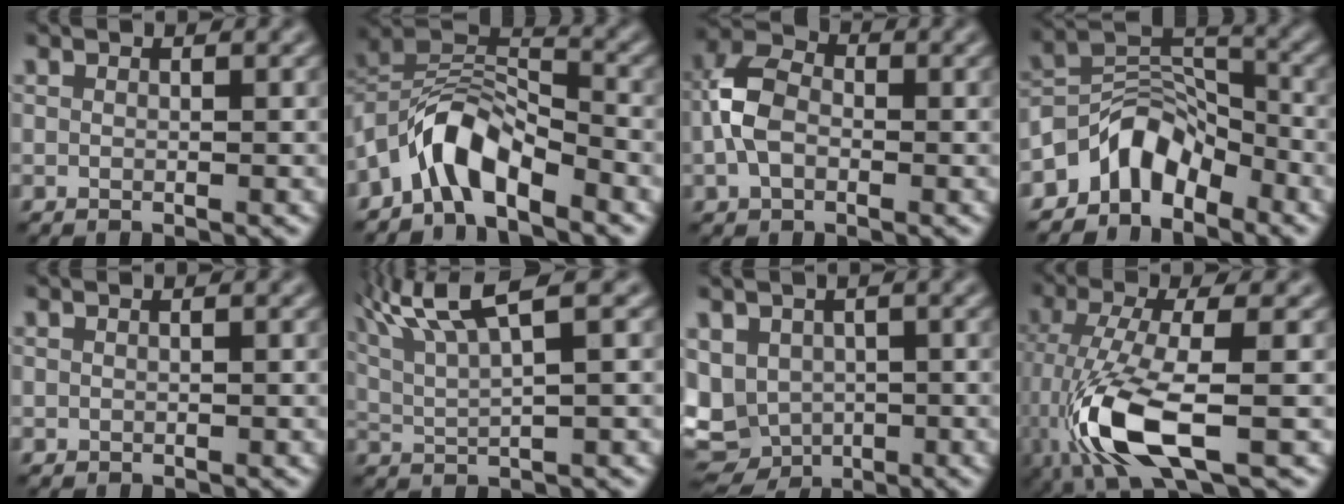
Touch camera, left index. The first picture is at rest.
{"total": 5.9, "force": [-4.2, 2.2, 3.5], "torque": [-0.058, 0.012, -0.085]}
{"total": 4.6, "force": [-1.1, 3.1, 3.1], "torque": [-0.070, 0.009, -0.032]}
{"total": 5.2, "force": [-4.1, 2.8, 1.8], "torque": [-0.015, 0.011, -0.083]}
{"total": 0.0}
{"total": 6.1, "force": [3.5, 1.2, 4.9], "torque": [-0.088, 0.017, 0.069]}
{"total": 7.8, "force": [-2.5, 6.1, 4.2], "torque": [-0.078, -0.018, -0.036]}
{"total": 8.9, "force": [-3.9, 2.5, 7.6], "torque": [-0.179, -0.012, -0.079]}